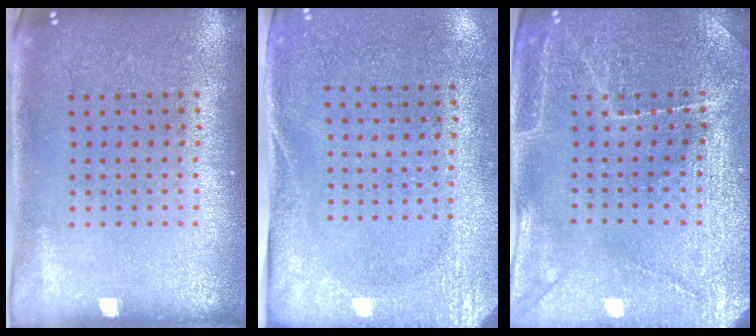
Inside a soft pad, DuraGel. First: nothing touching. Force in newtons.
{"total": 2.8, "press": 2.2, "slide": 1.7}
{"total": 3.4, "press": 3.3, "slide": 0.5}